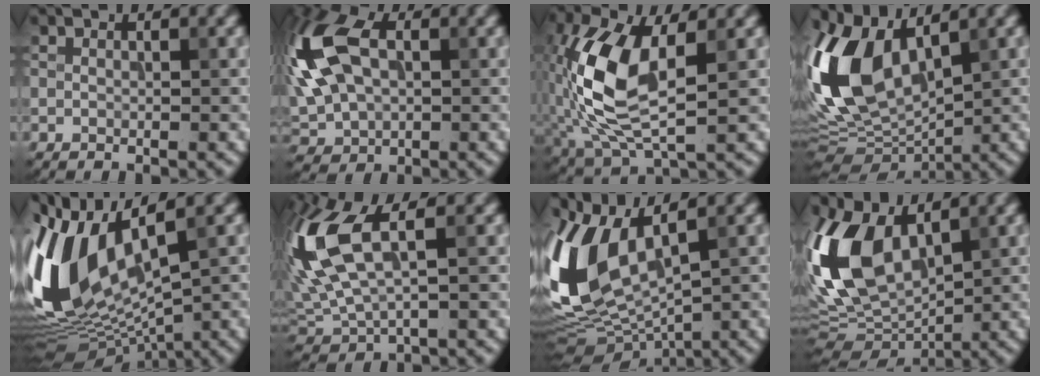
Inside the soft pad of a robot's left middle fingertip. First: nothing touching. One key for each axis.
{"total": 12.6, "fx": 2.3, "fy": 7.8, "fz": 9.6, "tx": -0.220, "ty": 0.015, "tz": 0.025}
{"total": 9.8, "fx": 0.3, "fy": 4.5, "fz": 8.7, "tx": -0.201, "ty": 0.002, "tz": 0.007}
{"total": 11.6, "fx": 3.4, "fy": 6.2, "fz": 9.3, "tx": -0.221, "ty": 0.007, "tz": 0.057}
{"total": 13.2, "fx": 1.6, "fy": 6.8, "fz": 11.2, "tx": -0.257, "ty": -0.001, "tz": 0.041}
{"total": 10.6, "fx": 2.4, "fy": 4.8, "fz": 9.1, "tx": -0.235, "ty": 0.009, "tz": 0.047}
{"total": 10.3, "fx": 2.5, "fy": 5.1, "fz": 8.6, "tx": -0.208, "ty": -0.004, "tz": 0.049}
{"total": 10.8, "fx": 2.7, "fy": 6.3, "fz": 8.4, "tx": -0.202, "ty": 0.004, "tz": 0.041}